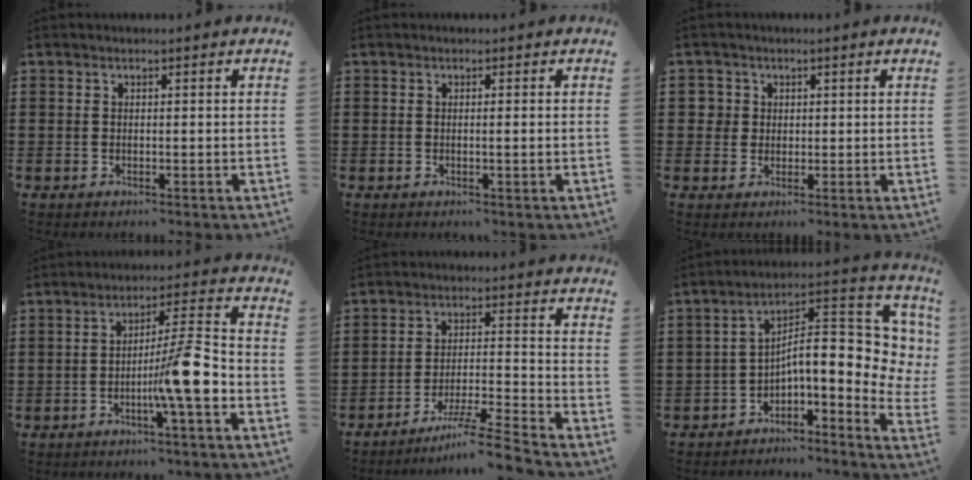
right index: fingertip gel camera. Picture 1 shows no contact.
{"total": 0.9, "force": [-0.1, -0.3, 0.8], "torque": [-0.015, -0.006, -0.001]}
{"total": 2.6, "force": [0.6, 2.5, 0.5], "torque": [-0.022, 0.010, 0.010]}
{"total": 9.9, "force": [-3.2, 0.6, 9.4], "torque": [-0.146, -0.008, -0.060]}
{"total": 7.6, "force": [-6.3, -0.4, 4.2], "torque": [-0.080, -0.007, -0.123]}
{"total": 10.6, "force": [-0.2, 3.2, 10.1], "torque": [-0.154, -0.028, -0.017]}